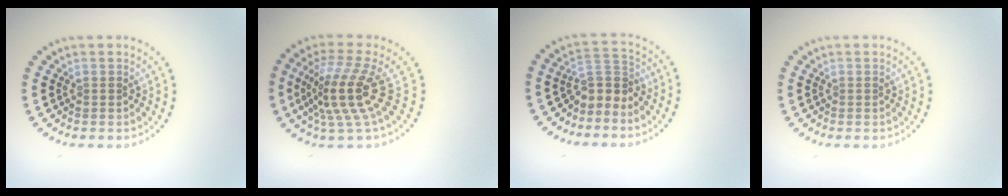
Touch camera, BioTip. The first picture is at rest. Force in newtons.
{"total": 4.9, "press": 3.6, "slide": 3.4}
{"total": 2.6, "press": 1.9, "slide": 1.8}
{"total": 0.0}